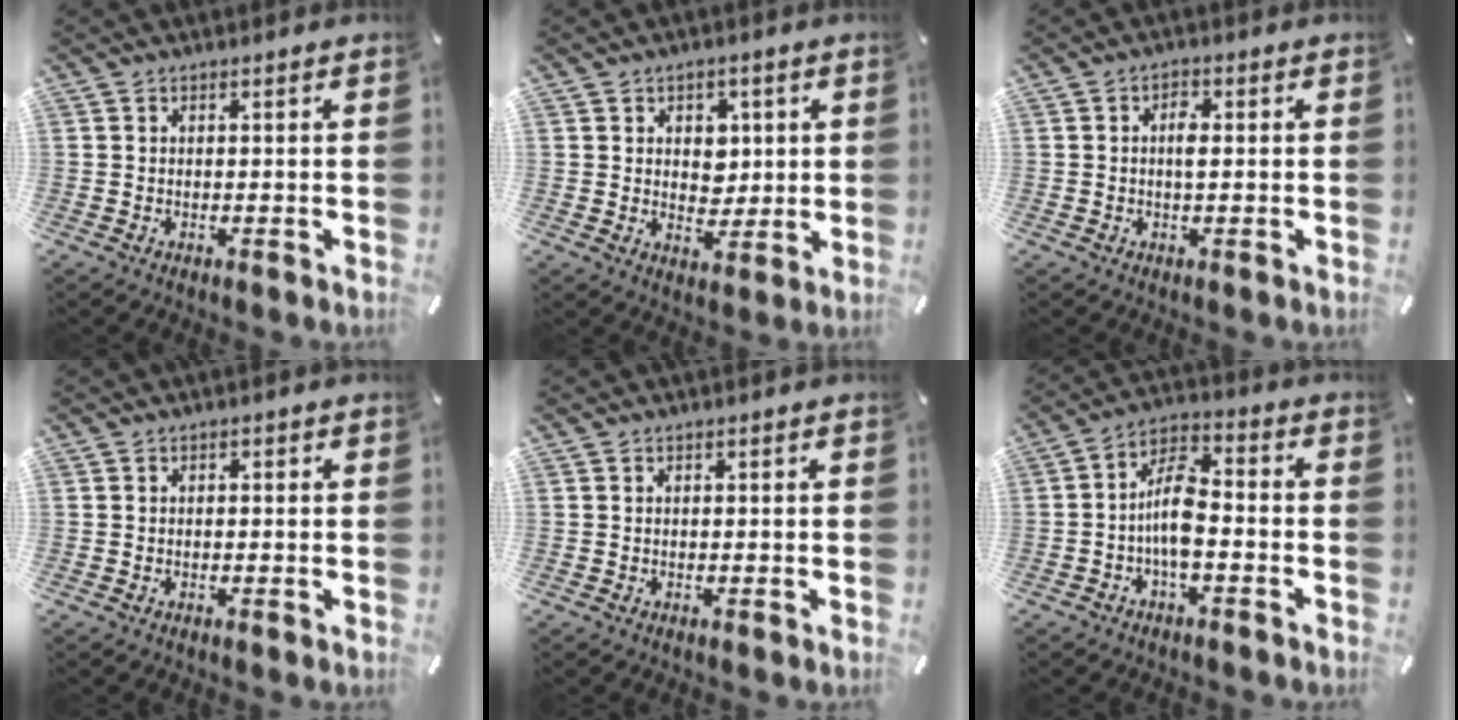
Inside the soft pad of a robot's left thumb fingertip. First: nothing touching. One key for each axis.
{"total": 5.3, "fx": 1.3, "fy": 4.8, "fz": 1.9, "tx": -0.019, "ty": -0.001, "tz": 0.017}
{"total": 3.0, "fx": 0.3, "fy": 1.3, "fz": 2.6, "tx": -0.046, "ty": 0.002, "tz": 0.001}
{"total": 0.7, "fx": -0.2, "fy": 0.4, "fz": 0.4, "tx": -0.009, "ty": -0.001, "tz": -0.005}
{"total": 0.0}
{"total": 9.6, "fx": -2.6, "fy": 4.4, "fz": 8.1, "tx": -0.159, "ty": 0.012, "tz": -0.046}